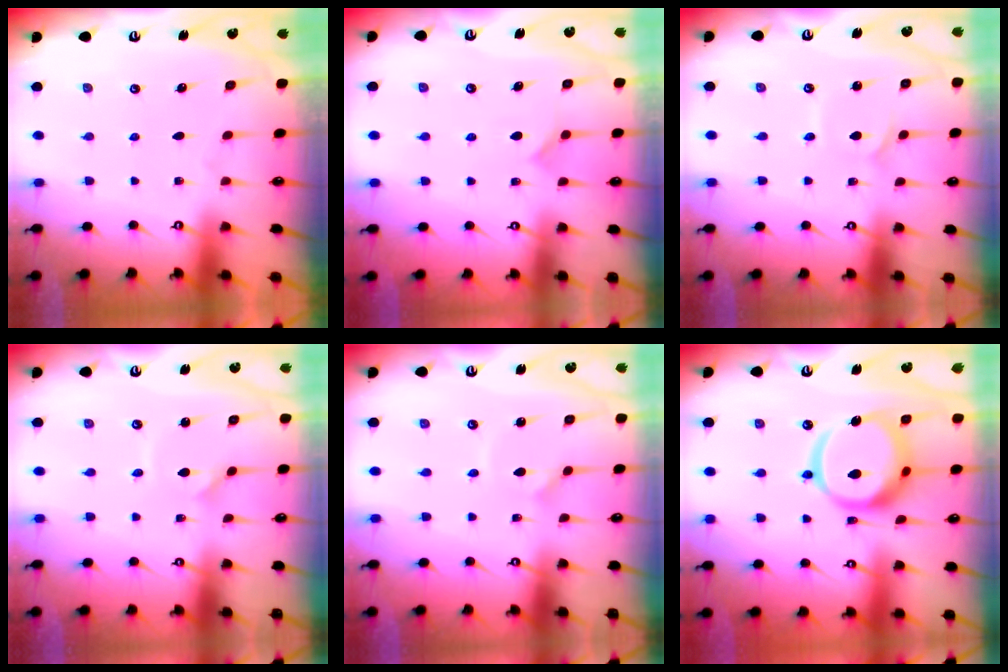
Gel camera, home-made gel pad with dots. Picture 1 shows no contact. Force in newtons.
{"total": 6.5, "press": 6.5, "slide": 0.2}
{"total": 1.4, "press": 1.3, "slide": 0.1}
{"total": 0.7, "press": 0.7, "slide": 0.0}
{"total": 2.1, "press": 2.1, "slide": 0.5}
{"total": 18.1, "press": 18.0, "slide": 1.9}